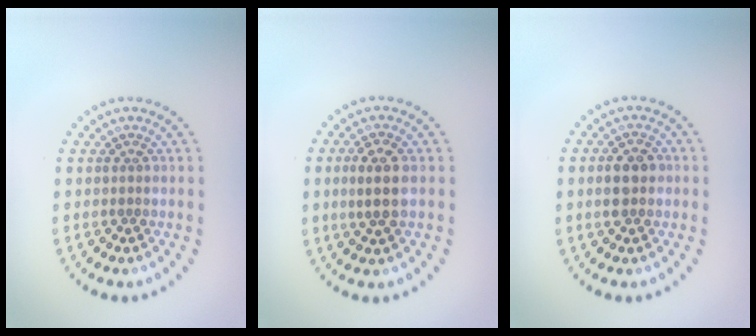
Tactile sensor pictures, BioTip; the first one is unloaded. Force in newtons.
{"total": 2.9, "press": 2.8, "slide": 0.8}
{"total": 2.6, "press": 2.6, "slide": 0.2}